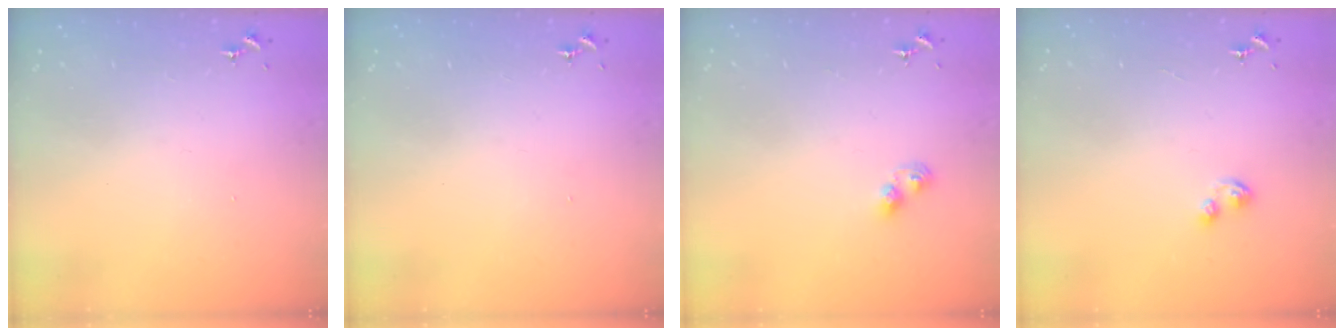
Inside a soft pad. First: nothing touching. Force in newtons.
{"total": 0.0}
{"total": 5.0, "press": 5.0, "slide": 0.4}
{"total": 4.5, "press": 4.5, "slide": 0.4}